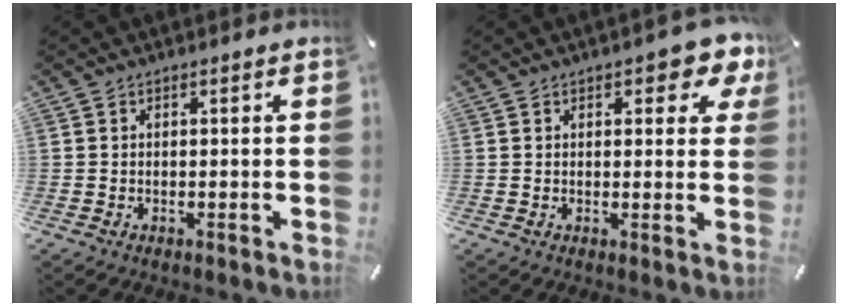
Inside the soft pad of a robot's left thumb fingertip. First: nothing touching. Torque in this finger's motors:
{"motor_torque": [0.21, 0.04, 0.30, 0.16, 0.13]}